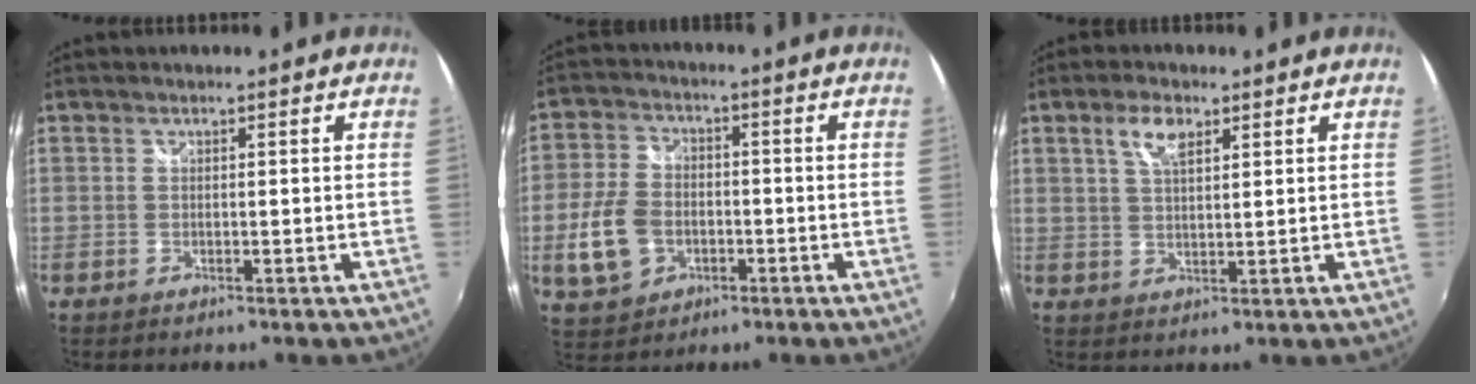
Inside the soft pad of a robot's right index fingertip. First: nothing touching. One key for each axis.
{"total": 10.0, "fx": -2.7, "fy": 7.3, "fz": 6.2, "tx": -0.147, "ty": 0.005, "tz": -0.043}
{"total": 4.8, "fx": 2.5, "fy": 2.0, "fz": 3.5, "tx": -0.065, "ty": 0.006, "tz": 0.047}